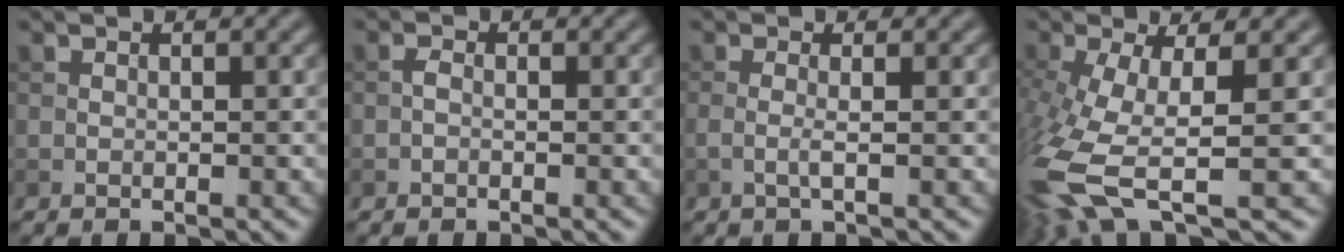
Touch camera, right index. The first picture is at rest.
{"total": 0.7, "force": [-0.4, 0.3, 0.5], "torque": [-0.012, 0.000, -0.010]}
{"total": 1.4, "force": [-0.2, 0.3, 1.4], "torque": [-0.027, -0.004, -0.008]}
{"total": 9.5, "force": [-3.2, 3.3, 8.3], "torque": [-0.196, -0.019, -0.061]}